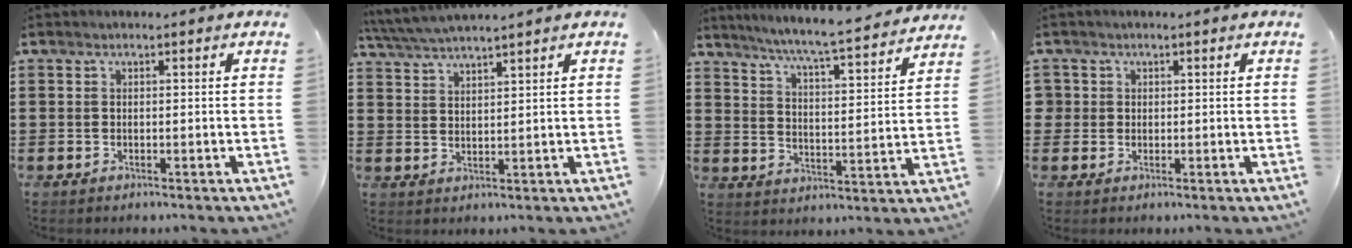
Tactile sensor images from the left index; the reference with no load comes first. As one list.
[{"total": 4.1, "force": [3.8, -0.2, 1.4], "torque": [-0.040, -0.011, 0.069]}, {"total": 6.2, "force": [5.7, -0.7, 2.3], "torque": [-0.060, -0.048, 0.088]}, {"total": 1.5, "force": [0.5, 1.4, 0.0], "torque": [-0.007, 0.007, 0.008]}]